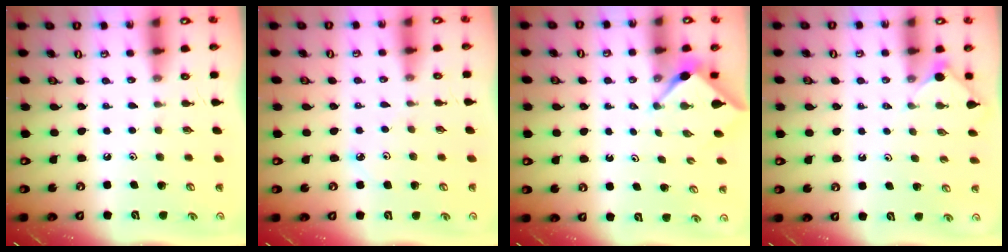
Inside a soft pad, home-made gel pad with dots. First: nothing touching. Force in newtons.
{"total": 2.5, "press": 2.5, "slide": 0.3}
{"total": 3.0, "press": 3.0, "slide": 0.4}
{"total": 2.9, "press": 2.8, "slide": 0.5}